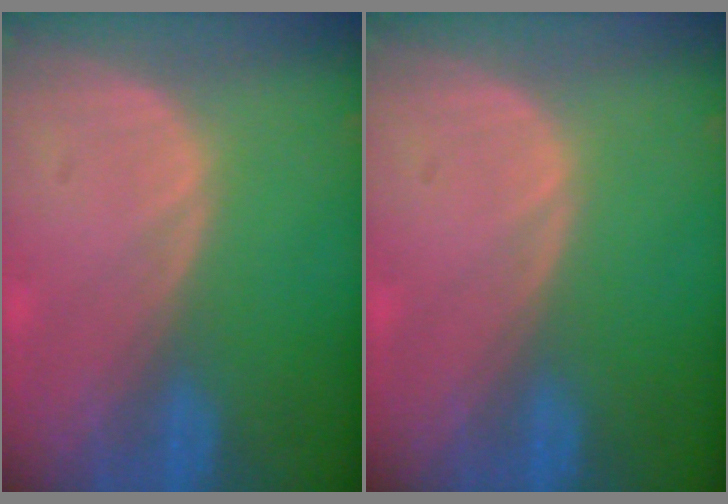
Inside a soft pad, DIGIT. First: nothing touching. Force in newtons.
{"total": 0.0}